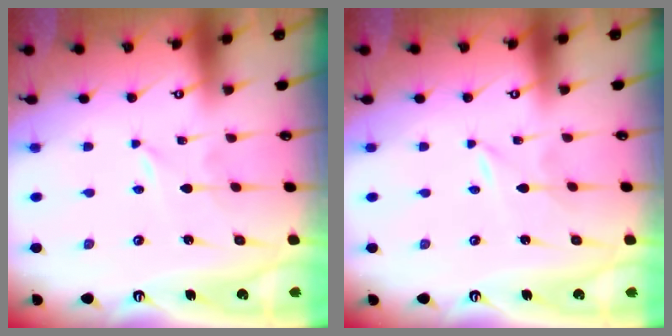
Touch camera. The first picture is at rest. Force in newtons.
{"total": 0.0}